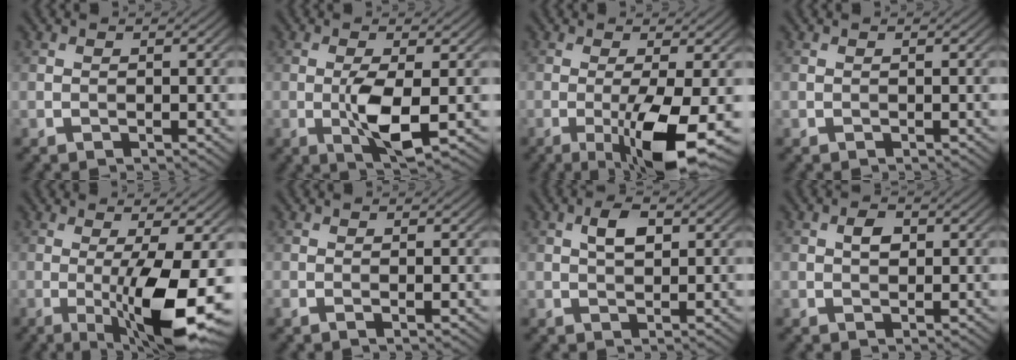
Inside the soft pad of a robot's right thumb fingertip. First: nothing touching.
{"total": 5.4, "force": [-0.7, 1.3, 5.2], "torque": [-0.105, -0.003, -0.013]}
{"total": 9.0, "force": [-2.9, 1.5, 8.4], "torque": [-0.133, -0.001, -0.045]}
{"total": 0.0}
{"total": 11.5, "force": [-2.2, 2.2, 11.1], "torque": [-0.174, -0.002, -0.028]}
{"total": 1.2, "force": [-0.2, 0.0, 1.1], "torque": [-0.025, -0.002, -0.006]}
{"total": 3.3, "force": [1.0, 1.6, 2.7], "torque": [-0.052, 0.004, 0.017]}
{"total": 2.0, "force": [0.5, 1.3, 1.5], "torque": [-0.027, 0.002, 0.004]}